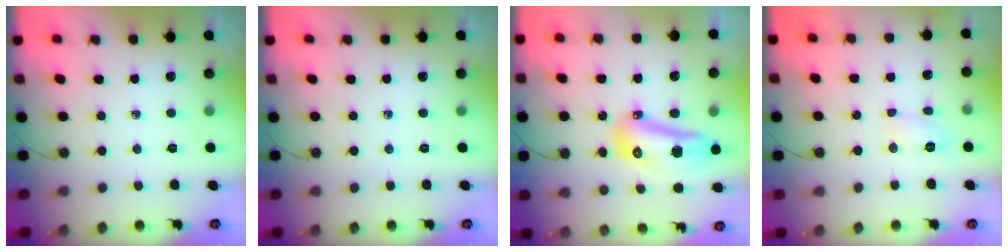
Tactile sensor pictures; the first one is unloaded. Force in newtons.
{"total": 0.0}
{"total": 18.8, "press": 15.6, "slide": 10.4}
{"total": 4.4, "press": 4.4, "slide": 0.4}